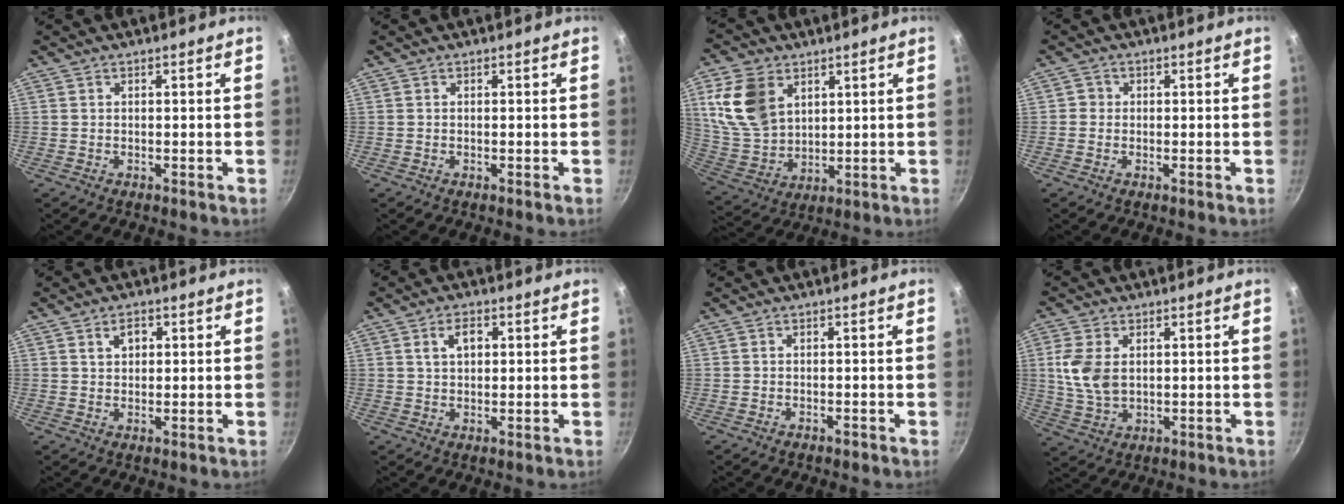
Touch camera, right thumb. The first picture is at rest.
{"total": 0.0}
{"total": 14.1, "force": [5.3, 9.8, 8.6], "torque": [-0.153, -0.020, 0.118]}
{"total": 1.4, "force": [-0.3, 1.4, 0.3], "torque": [0.003, 0.004, -0.009]}
{"total": 3.2, "force": [1.2, 2.2, 2.0], "torque": [-0.020, -0.001, 0.019]}
{"total": 4.4, "force": [1.4, 2.7, 3.2], "torque": [-0.044, 0.003, 0.022]}
{"total": 0.8, "force": [-0.6, 0.4, 0.3], "torque": [-0.007, 0.005, -0.009]}
{"total": 8.2, "force": [1.3, 5.3, 6.1], "torque": [-0.124, -0.009, 0.030]}